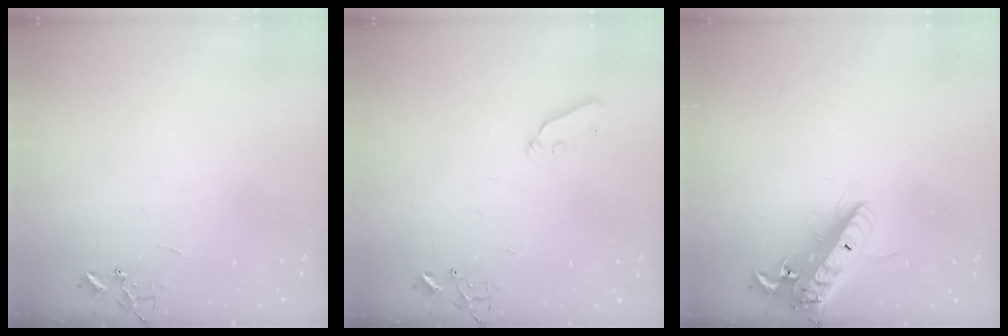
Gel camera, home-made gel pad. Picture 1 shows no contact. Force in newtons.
{"total": 5.3, "press": 5.2, "slide": 0.6}
{"total": 17.1, "press": 16.8, "slide": 3.3}